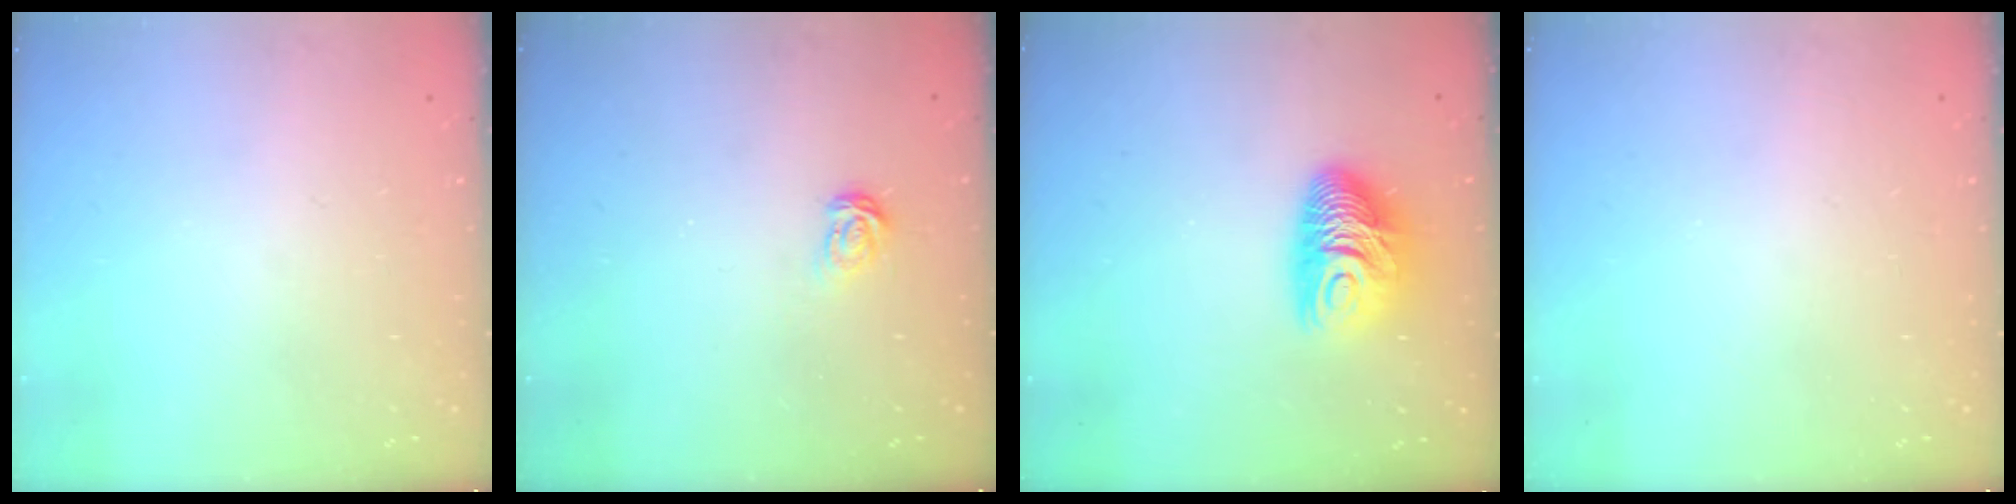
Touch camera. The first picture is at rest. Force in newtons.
{"total": 3.7, "press": 3.7, "slide": 0.5}
{"total": 10.7, "press": 10.6, "slide": 0.7}
{"total": 0.0}